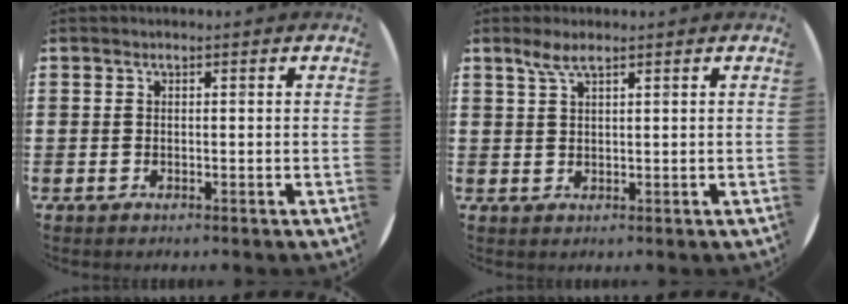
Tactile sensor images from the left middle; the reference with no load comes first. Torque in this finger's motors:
{"motor_torque": [0.40, -0.31, 0.04, 0.06]}